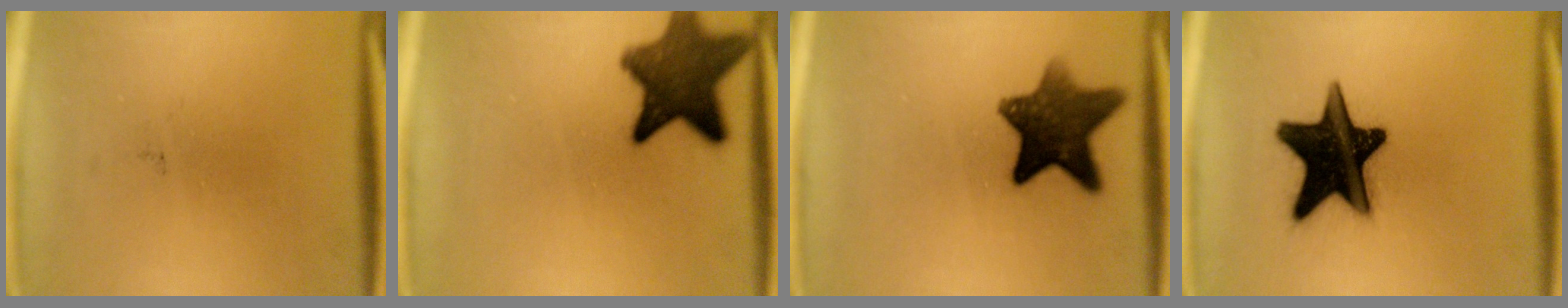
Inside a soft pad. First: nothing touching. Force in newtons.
{"total": 11.4}
{"total": 11.3}
{"total": 19.2}